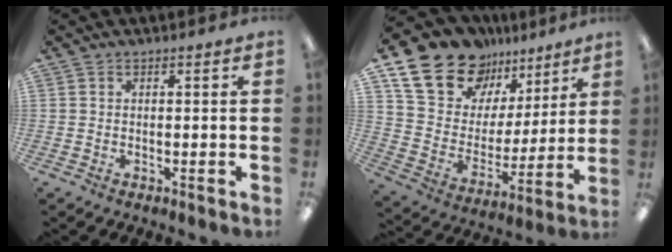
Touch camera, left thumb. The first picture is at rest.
{"total": 20.1, "force": [14.4, 12.0, 7.4], "torque": [-0.144, -0.092, 0.267]}